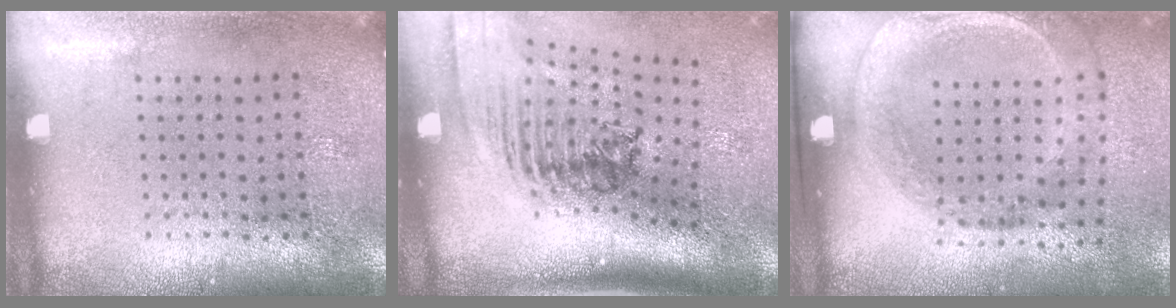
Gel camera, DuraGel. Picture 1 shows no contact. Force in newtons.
{"total": 2.4, "press": 1.7, "slide": 1.7}
{"total": 1.8, "press": 1.1, "slide": 1.4}